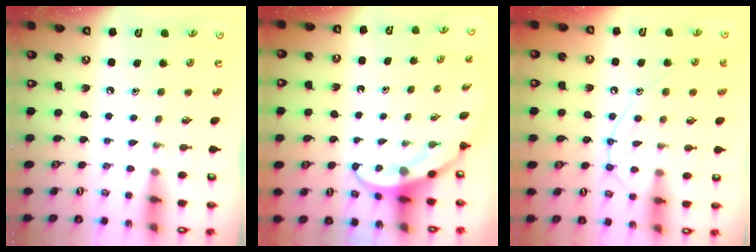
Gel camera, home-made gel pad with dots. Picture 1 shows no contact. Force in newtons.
{"total": 3.9, "press": 3.9, "slide": 0.3}
{"total": 11.5, "press": 11.4, "slide": 1.1}